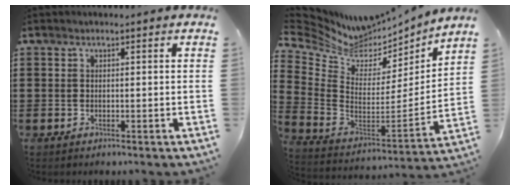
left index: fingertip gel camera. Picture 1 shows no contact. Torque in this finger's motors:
{"motor_torque": [-0.05, -0.30, 0.01, -0.02]}